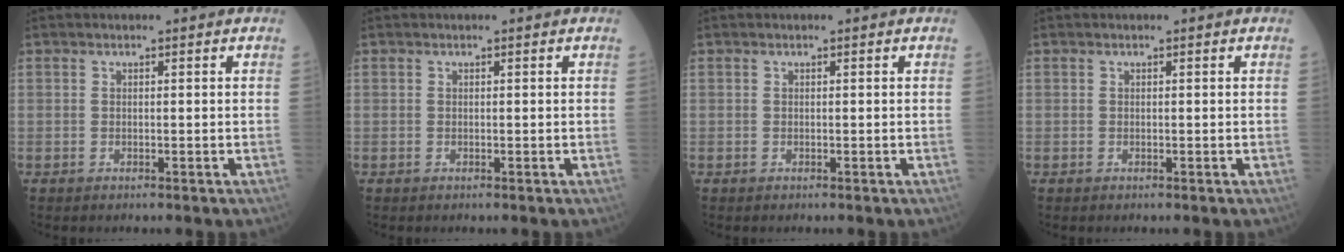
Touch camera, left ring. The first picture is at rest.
{"total": 0.0}
{"total": 0.0}
{"total": 0.0}